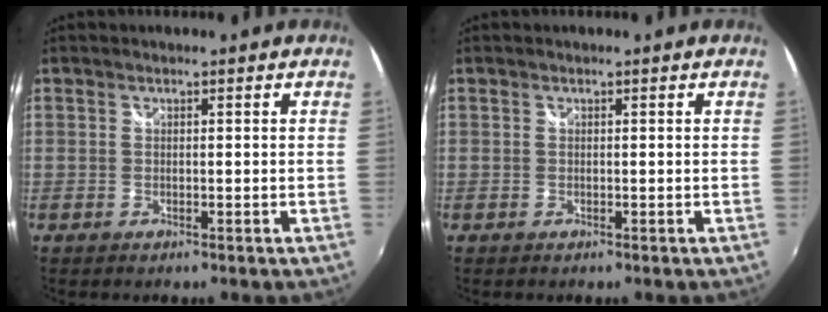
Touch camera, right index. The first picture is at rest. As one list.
[{"total": 0.0}]